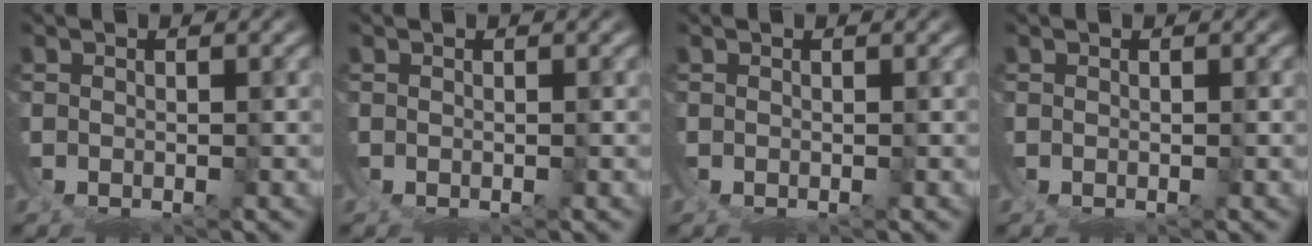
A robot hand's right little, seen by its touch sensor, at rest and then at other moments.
{"total": 0.0}
{"total": 0.0}
{"total": 0.0}